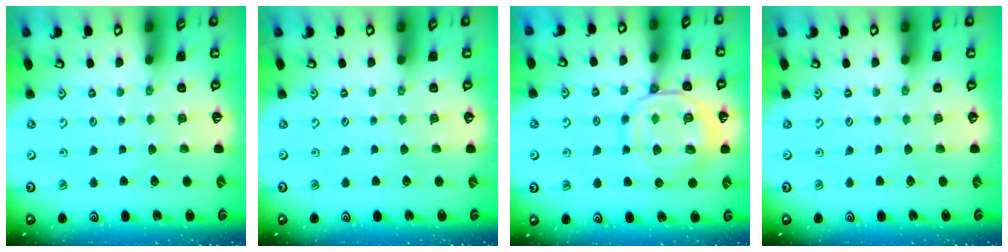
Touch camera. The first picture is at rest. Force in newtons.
{"total": 0.0}
{"total": 13.0, "press": 13.0, "slide": 1.4}
{"total": 0.0}